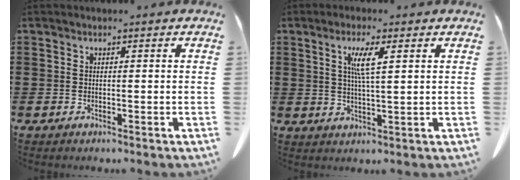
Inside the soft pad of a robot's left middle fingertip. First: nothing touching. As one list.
[{"total": 4.6, "force": [1.8, 0.6, 4.2], "torque": [-0.089, 0.003, 0.027]}]